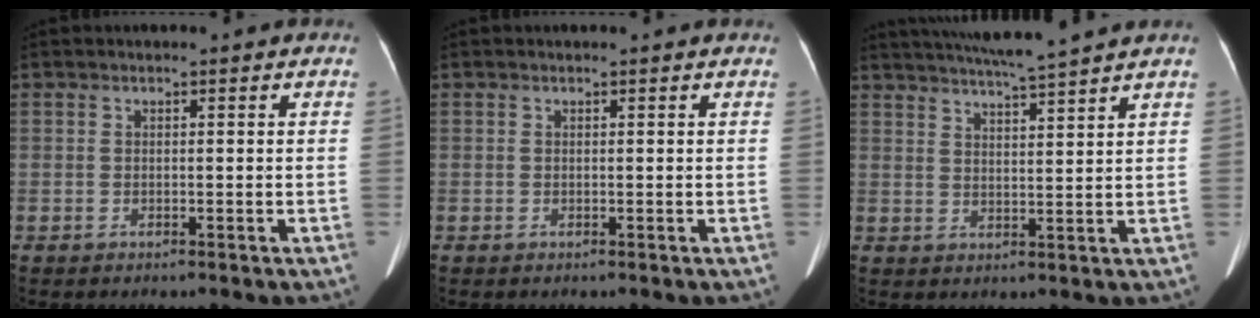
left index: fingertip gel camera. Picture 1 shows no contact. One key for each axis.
{"total": 1.0, "fx": 1.0, "fy": 0.2, "fz": 0.2, "tx": -0.013, "ty": 0.013, "tz": 0.009}
{"total": 10.1, "fx": 9.0, "fy": -1.5, "fz": 4.2, "tx": -0.074, "ty": 0.007, "tz": 0.135}